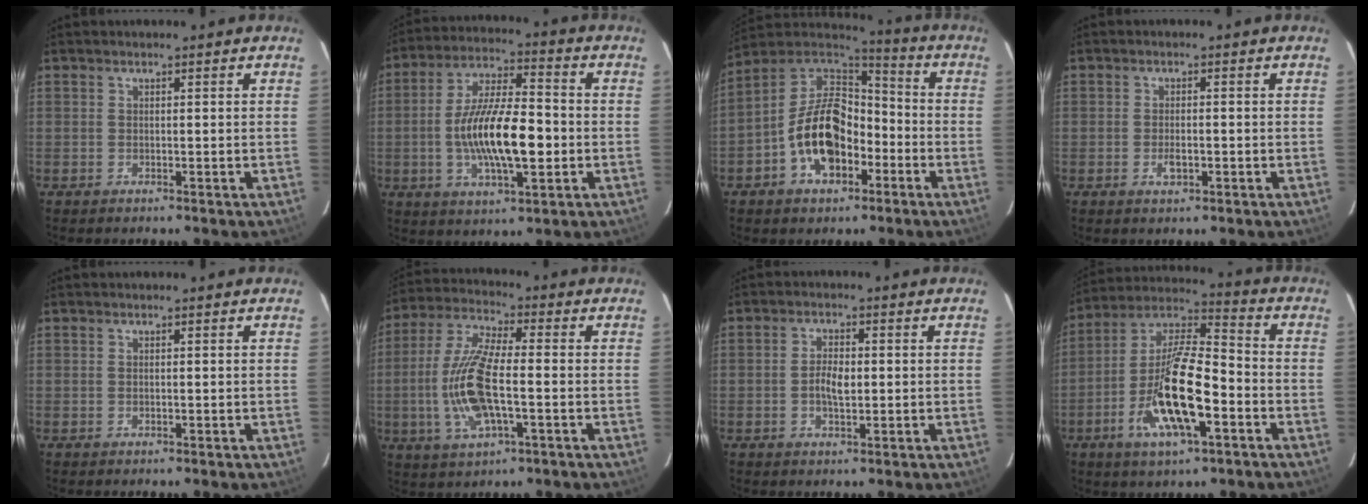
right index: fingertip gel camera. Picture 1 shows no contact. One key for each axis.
{"total": 15.1, "fx": -2.5, "fy": 4.8, "fz": 14.1, "tx": -0.265, "ty": 0.001, "tz": -0.045}
{"total": 15.0, "fx": -5.1, "fy": 9.3, "fz": 10.6, "tx": -0.204, "ty": 0.023, "tz": -0.085}
{"total": 2.5, "fx": -0.9, "fy": 1.2, "fz": 1.9, "tx": -0.036, "ty": -0.001, "tz": -0.014}
{"total": 0.0}
{"total": 12.8, "fx": -2.7, "fy": 4.3, "fz": 11.7, "tx": -0.248, "ty": -0.001, "tz": -0.055}
{"total": 3.9, "fx": -0.4, "fy": 1.8, "fz": 3.4, "tx": -0.063, "ty": 0.003, "tz": -0.006}
{"total": 17.6, "fx": -6.3, "fy": 5.3, "fz": 15.6, "tx": -0.310, "ty": -0.008, "tz": -0.123}